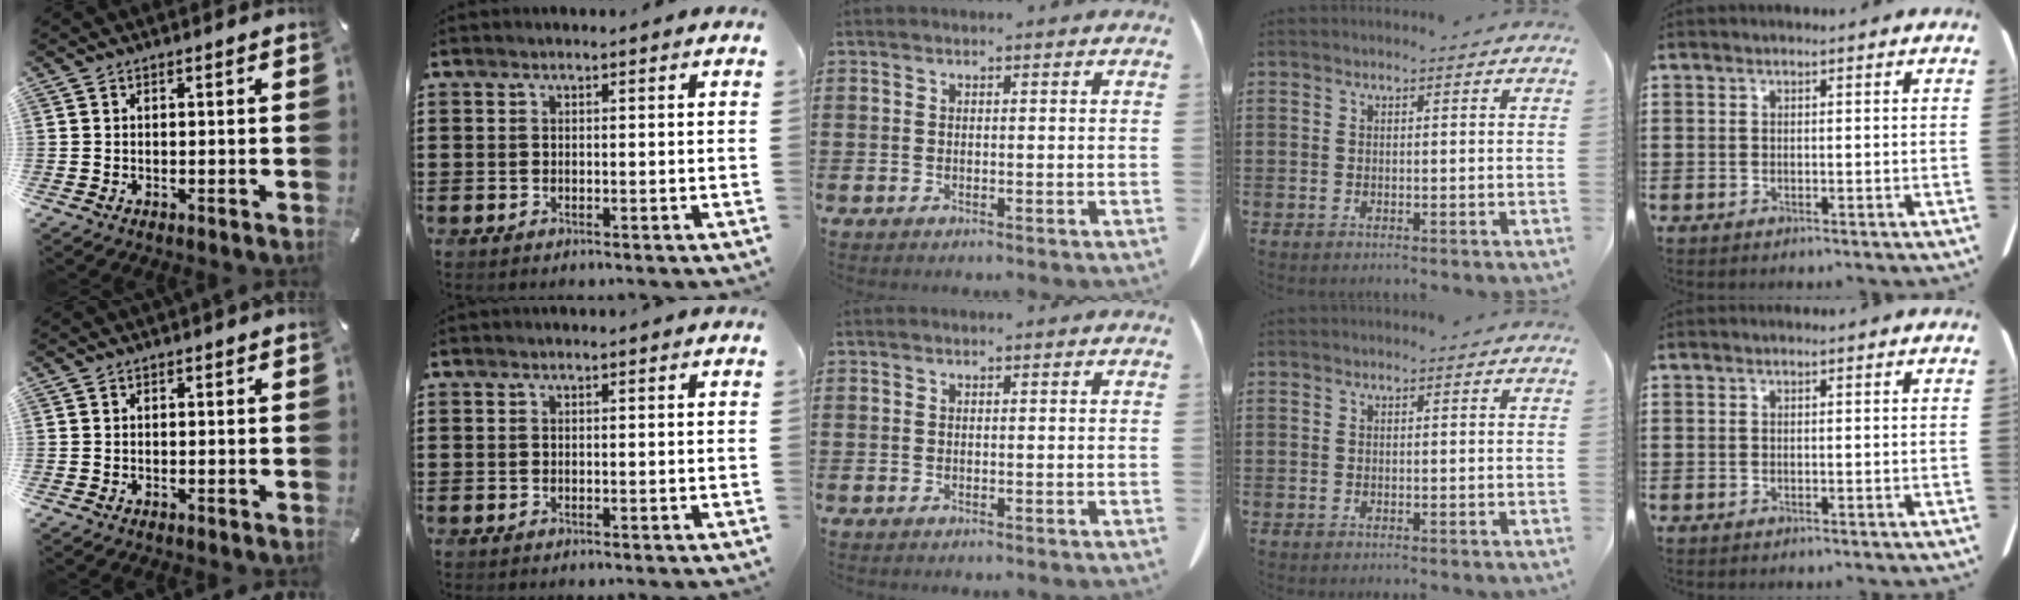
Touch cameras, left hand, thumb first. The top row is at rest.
{}